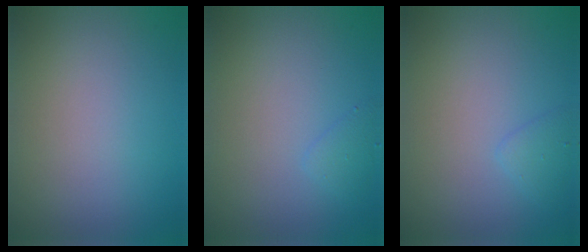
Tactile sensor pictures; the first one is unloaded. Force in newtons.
{"total": 1.1, "press": 1.1, "slide": 0.0}
{"total": 1.3, "press": 1.3, "slide": 0.0}